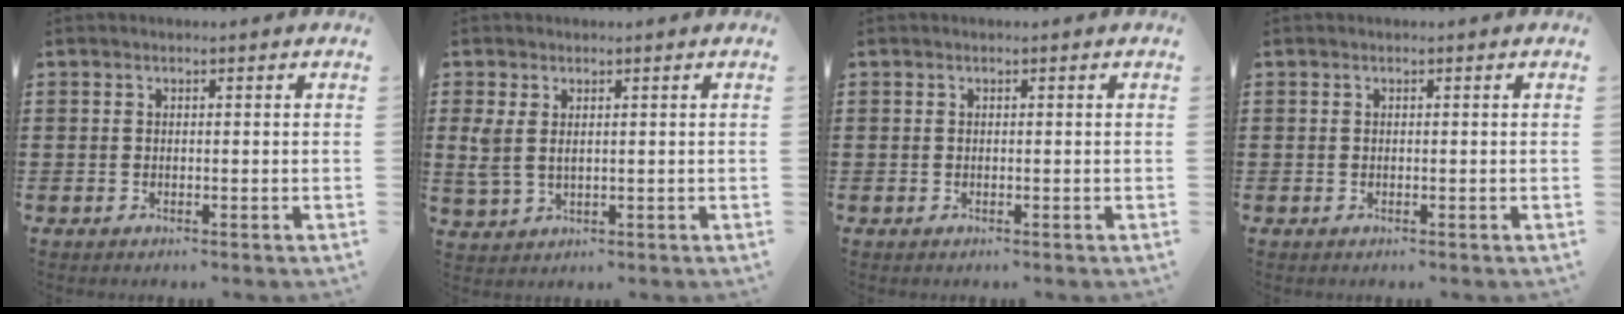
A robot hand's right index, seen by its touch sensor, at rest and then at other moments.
{"total": 3.1, "force": [1.0, 1.7, 2.4], "torque": [-0.067, 0.001, 0.013]}
{"total": 0.0}
{"total": 0.0}